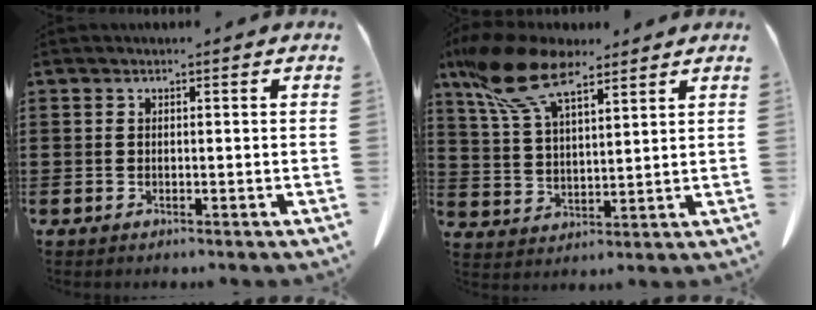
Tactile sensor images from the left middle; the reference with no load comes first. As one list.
[{"total": 11.5, "force": [8.1, 4.0, 7.0], "torque": [-0.172, -0.017, 0.148]}]